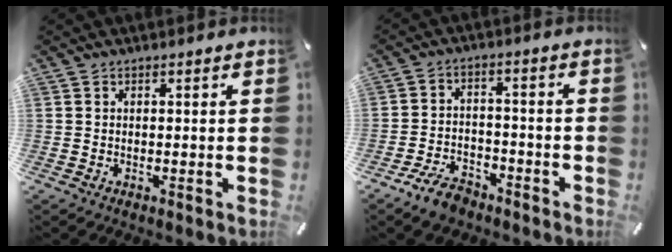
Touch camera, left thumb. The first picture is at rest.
{"total": 7.1, "force": [-5.4, 3.6, 2.7], "torque": [-0.052, 0.032, -0.102]}